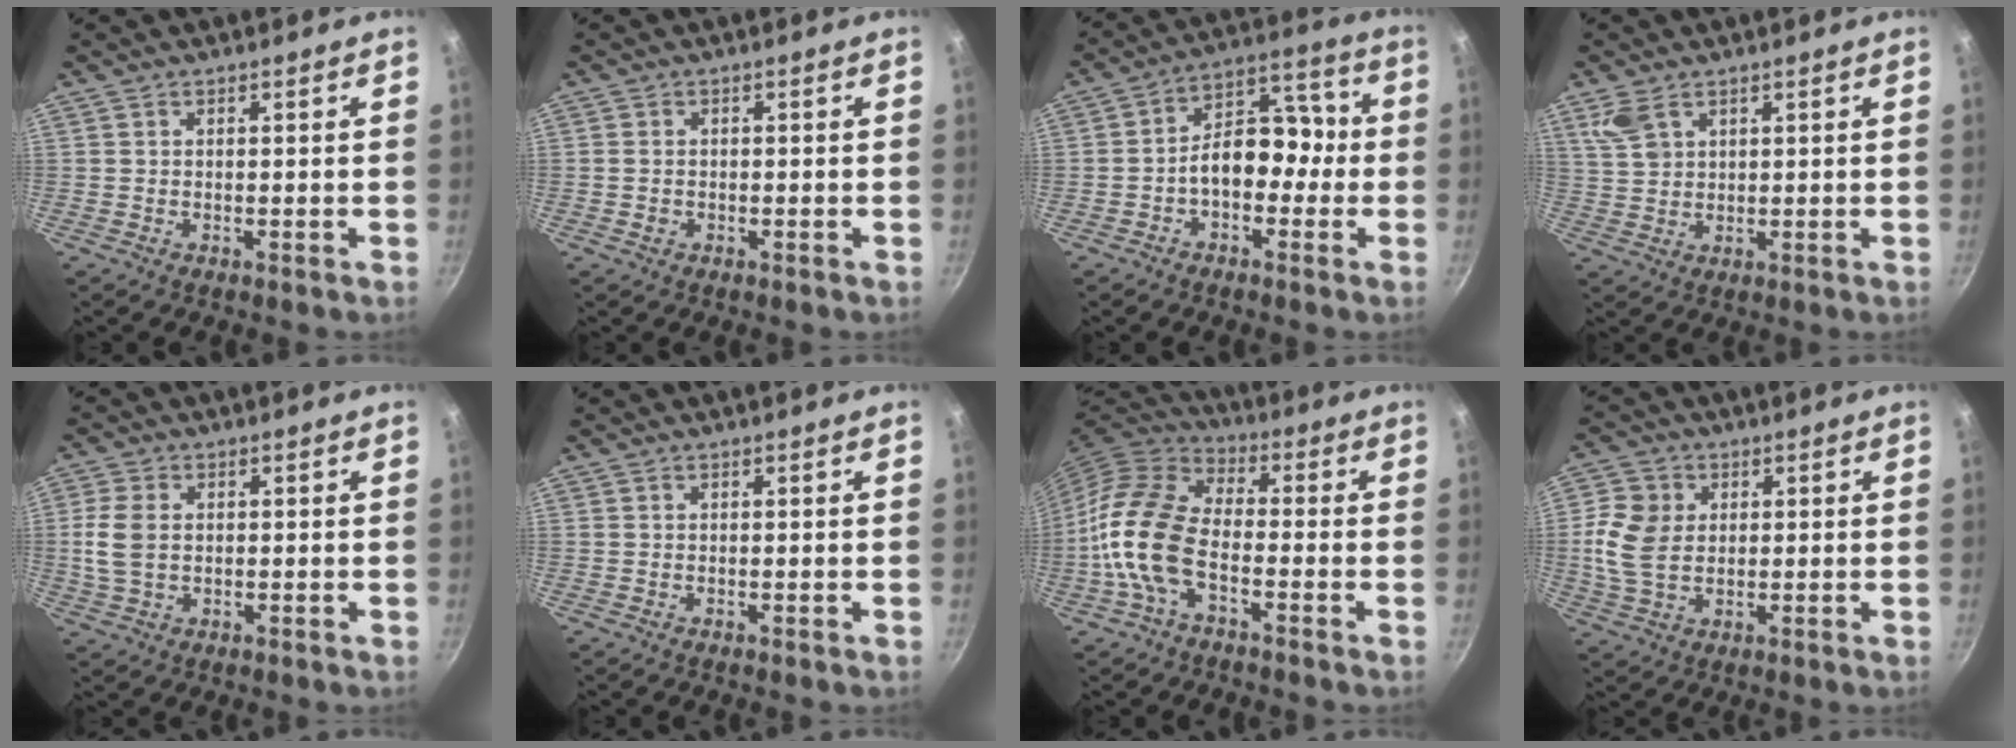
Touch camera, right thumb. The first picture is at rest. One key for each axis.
{"total": 1.3, "fx": -0.5, "fy": 1.1, "fz": 0.6, "tx": -0.013, "ty": 0.003, "tz": -0.008}
{"total": 11.2, "fx": -2.2, "fy": 7.5, "fz": 8.0, "tx": -0.071, "ty": 0.056, "tz": -0.049}
{"total": 5.4, "fx": 3.1, "fy": 3.1, "fz": 3.1, "tx": -0.058, "ty": -0.007, "tz": 0.071}
{"total": 6.6, "fx": 0.3, "fy": 4.5, "fz": 4.8, "tx": -0.100, "ty": 0.005, "tz": 0.005}
{"total": 0.0}
{"total": 13.7, "fx": -4.2, "fy": 7.3, "fz": 10.9, "tx": -0.208, "ty": 0.037, "tz": -0.098}
{"total": 9.2, "fx": 1.0, "fy": 7.0, "fz": 5.9, "tx": -0.108, "ty": 0.000, "tz": 0.015}